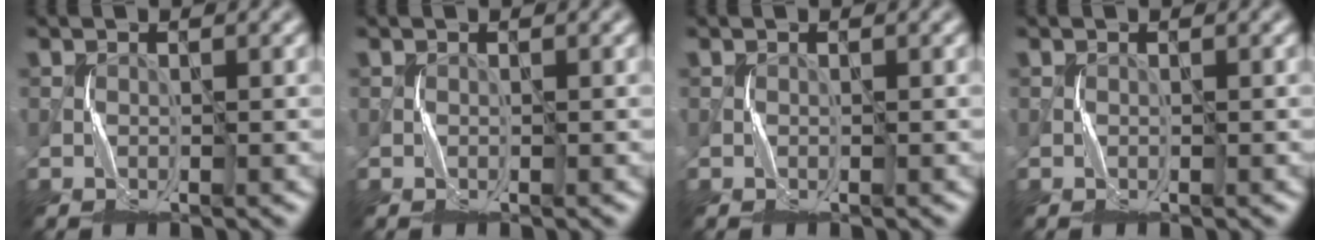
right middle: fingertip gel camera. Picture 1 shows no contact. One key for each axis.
{"total": 0.0}
{"total": 0.0}
{"total": 0.0}